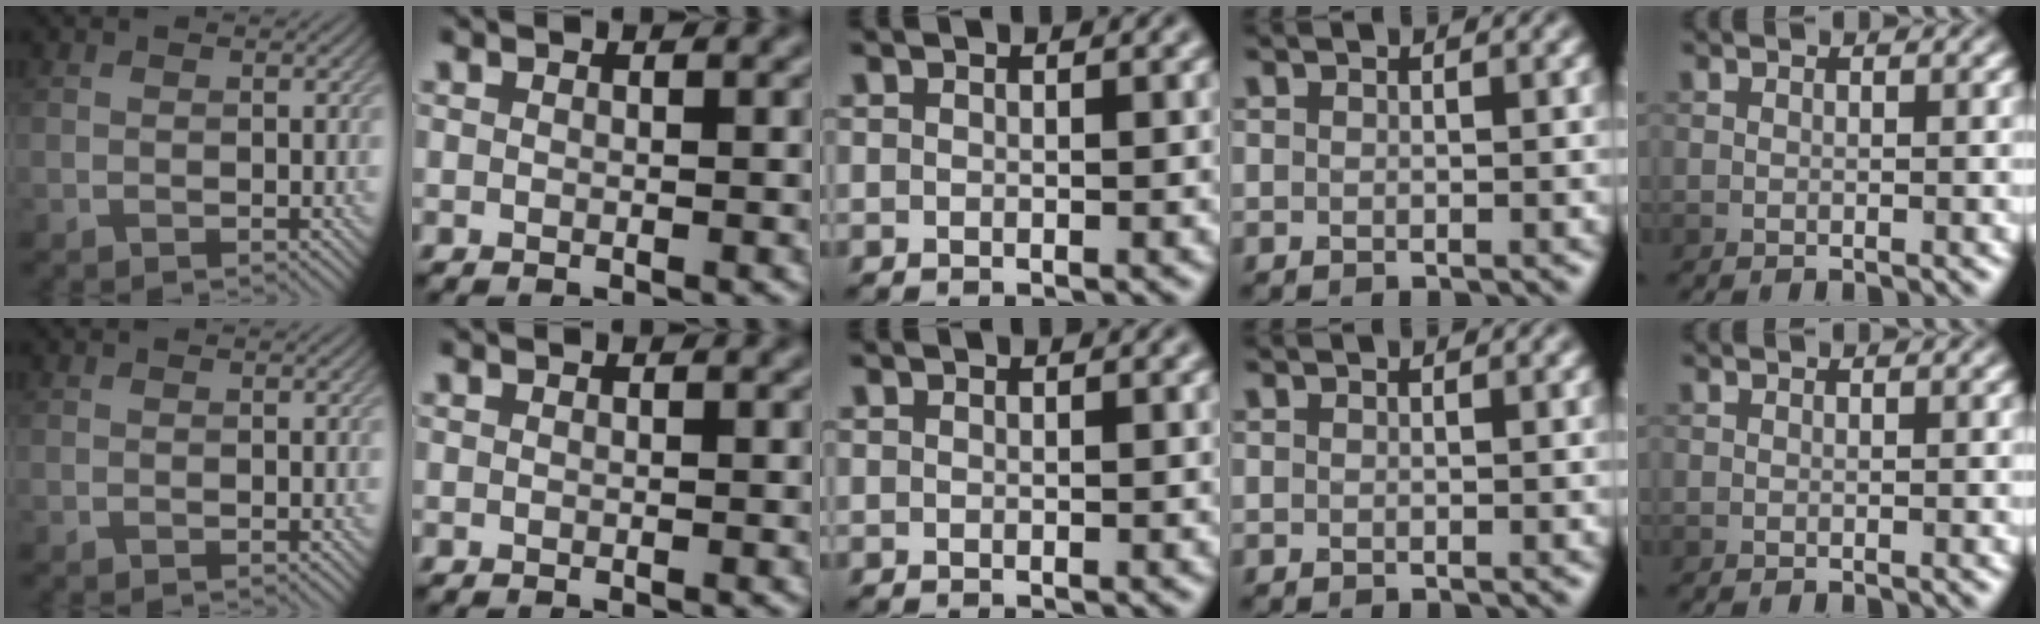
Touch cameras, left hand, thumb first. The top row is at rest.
{}